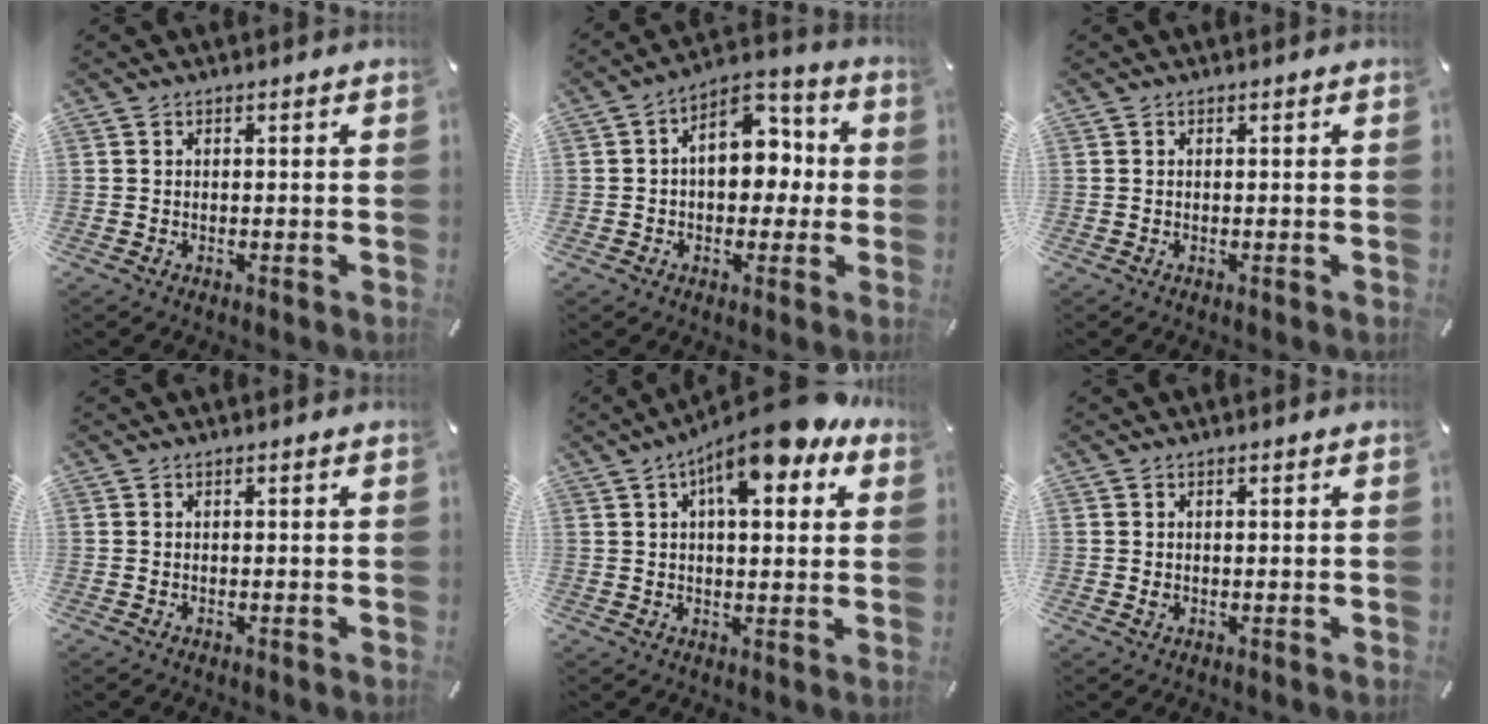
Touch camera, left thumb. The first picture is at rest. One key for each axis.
{"total": 12.0, "fx": 1.4, "fy": 8.3, "fz": 8.6, "tx": -0.107, "ty": -0.003, "tz": 0.025}
{"total": 0.0}
{"total": 0.0}
{"total": 12.8, "fx": 7.3, "fy": 4.3, "fz": 9.6, "tx": -0.149, "ty": -0.025, "tz": 0.123}
{"total": 0.7, "fx": 0.2, "fy": 0.6, "fz": 0.3, "tx": -0.008, "ty": 0.002, "tz": 0.003}